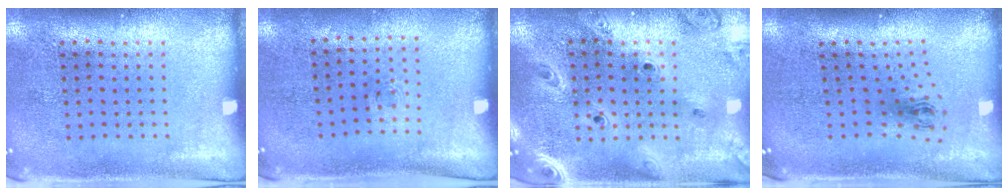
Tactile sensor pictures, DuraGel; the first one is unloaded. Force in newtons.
{"total": 0.5, "press": 0.3, "slide": 0.4}
{"total": 2.8, "press": 2.3, "slide": 1.5}
{"total": 0.8, "press": 0.4, "slide": 0.8}